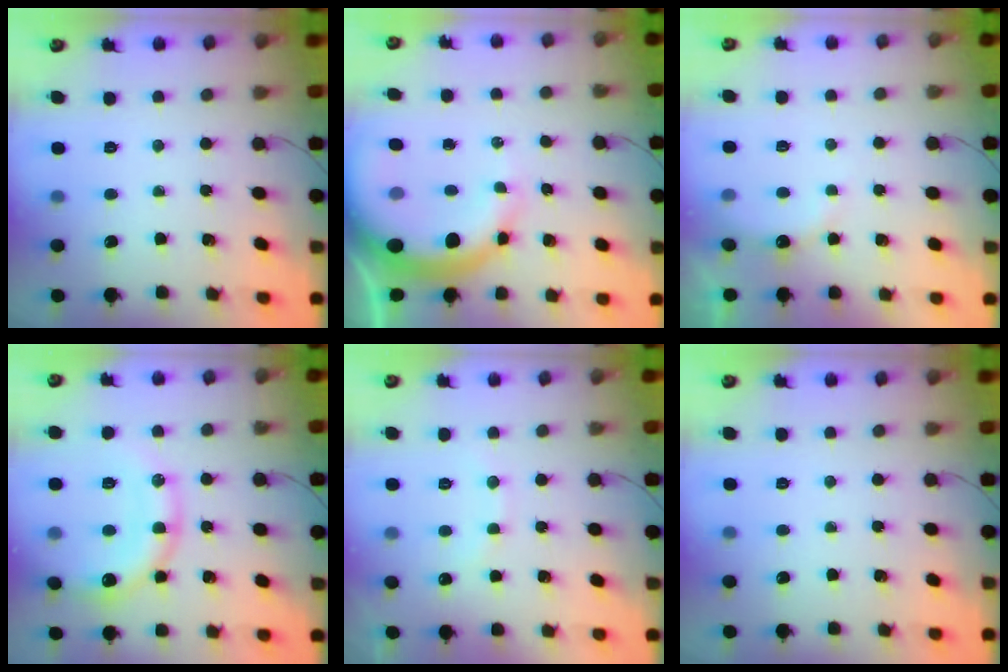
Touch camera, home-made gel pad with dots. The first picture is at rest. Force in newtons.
{"total": 14.1, "press": 13.8, "slide": 3.1}
{"total": 7.8, "press": 7.6, "slide": 1.5}
{"total": 14.8, "press": 14.6, "slide": 2.0}
{"total": 7.2, "press": 7.1, "slide": 1.3}
{"total": 0.0}